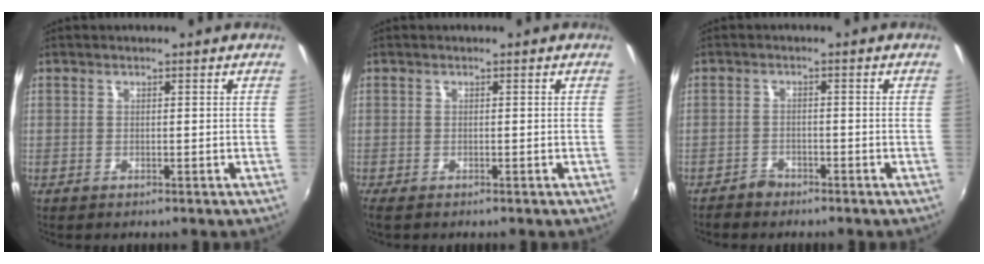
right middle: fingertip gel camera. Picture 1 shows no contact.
{"total": 1.5, "force": [-1.1, 0.4, 1.0], "torque": [-0.020, -0.007, -0.019]}
{"total": 2.5, "force": [-2.3, 1.0, 0.3], "torque": [-0.013, 0.001, -0.043]}